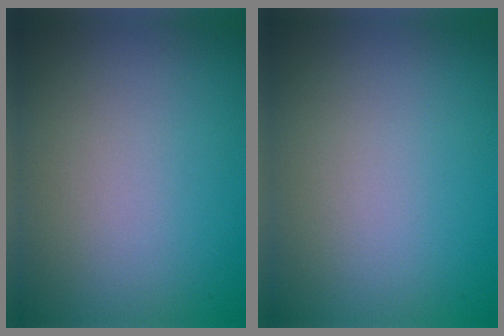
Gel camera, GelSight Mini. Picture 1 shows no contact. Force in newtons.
{"total": 0.0}